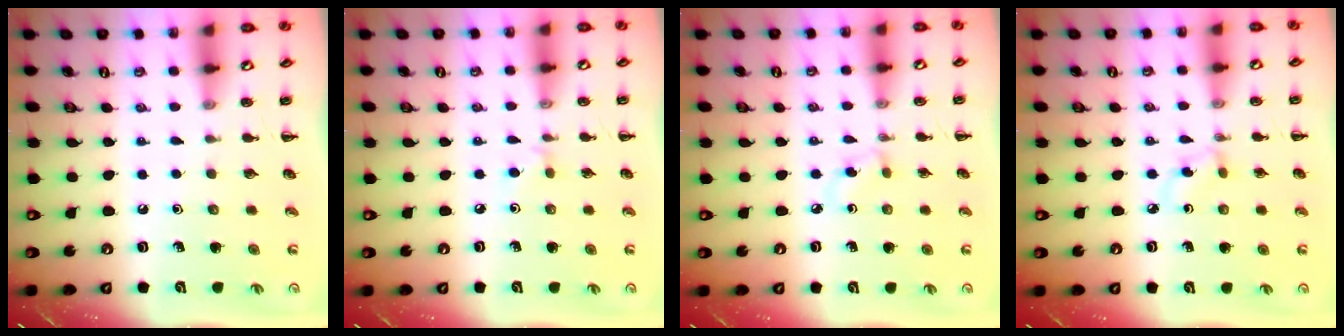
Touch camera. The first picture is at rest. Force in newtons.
{"total": 3.6, "press": 3.4, "slide": 1.3}
{"total": 2.9, "press": 2.6, "slide": 1.2}
{"total": 2.8, "press": 2.6, "slide": 1.1}